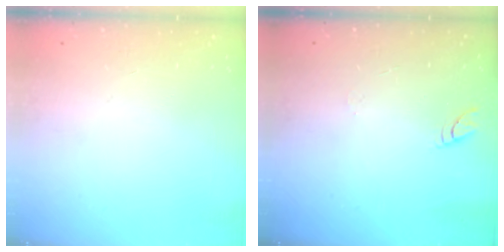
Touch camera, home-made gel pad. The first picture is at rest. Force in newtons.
{"total": 5.1, "press": 5.0, "slide": 0.5}